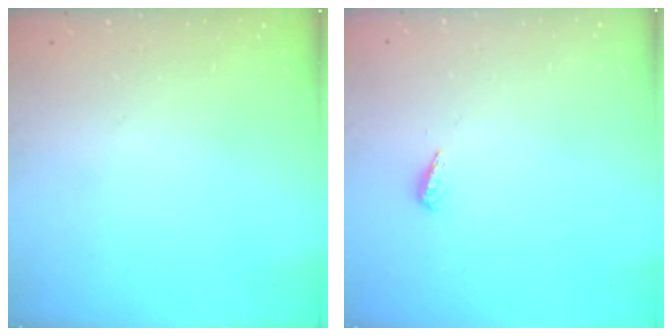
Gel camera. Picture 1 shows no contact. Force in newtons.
{"total": 4.8, "press": 4.8, "slide": 0.4}